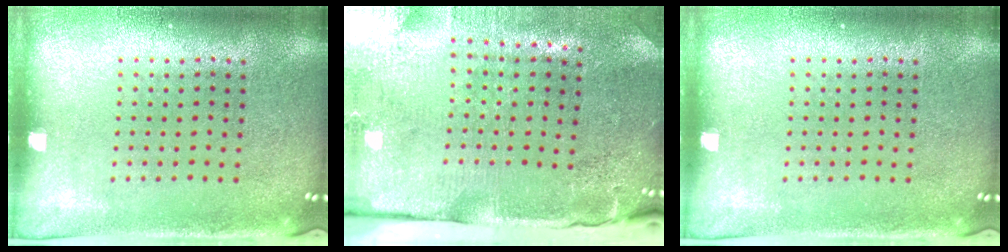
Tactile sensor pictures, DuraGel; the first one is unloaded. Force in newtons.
{"total": 4.6, "press": 3.7, "slide": 2.8}
{"total": 0.0}